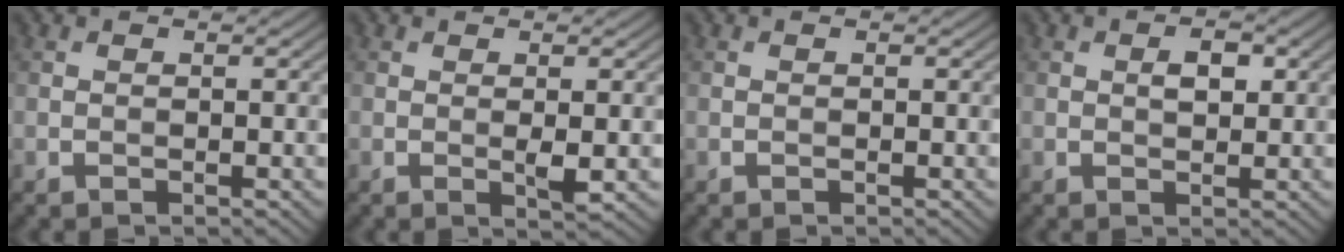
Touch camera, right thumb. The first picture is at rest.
{"total": 1.7, "force": [0.1, 0.2, 1.7], "torque": [-0.034, -0.004, 0.002]}
{"total": 0.0}
{"total": 2.2, "force": [0.6, 1.2, 1.8], "torque": [-0.028, -0.001, 0.008]}